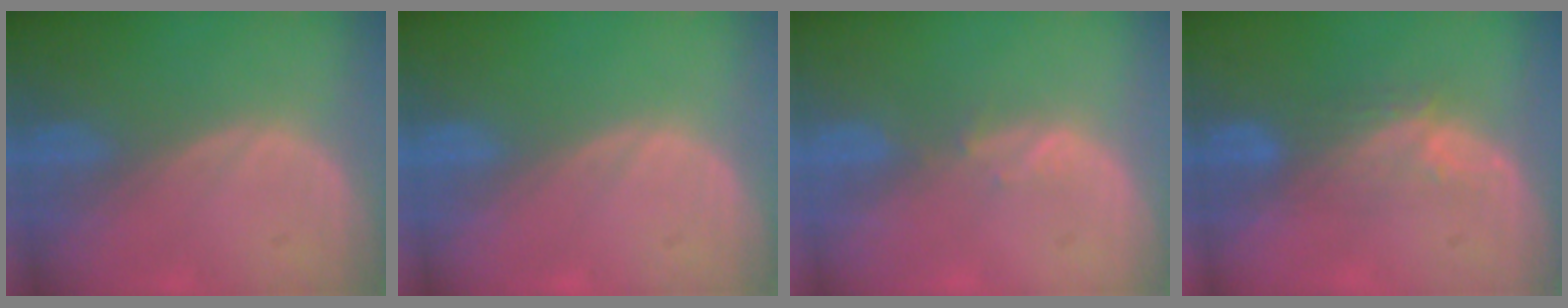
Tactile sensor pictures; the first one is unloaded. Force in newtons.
{"total": 0.0}
{"total": 1.4, "press": 1.2, "slide": 0.6}
{"total": 4.0, "press": 3.7, "slide": 1.6}